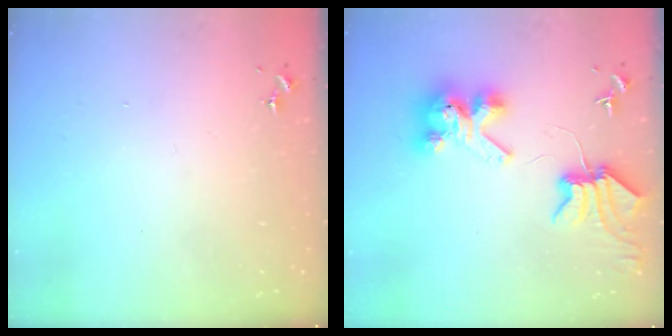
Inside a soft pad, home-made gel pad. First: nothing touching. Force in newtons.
{"total": 8.1, "press": 8.0, "slide": 1.1}